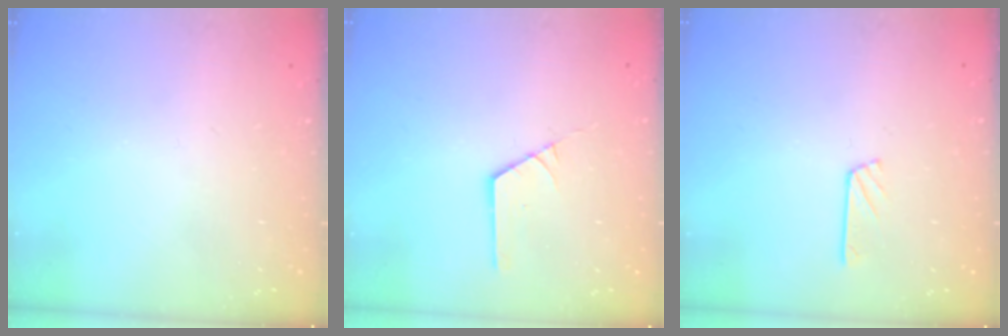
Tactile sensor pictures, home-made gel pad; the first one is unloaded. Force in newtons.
{"total": 1.8, "press": 1.8, "slide": 0.0}
{"total": 3.0, "press": 3.0, "slide": 0.3}